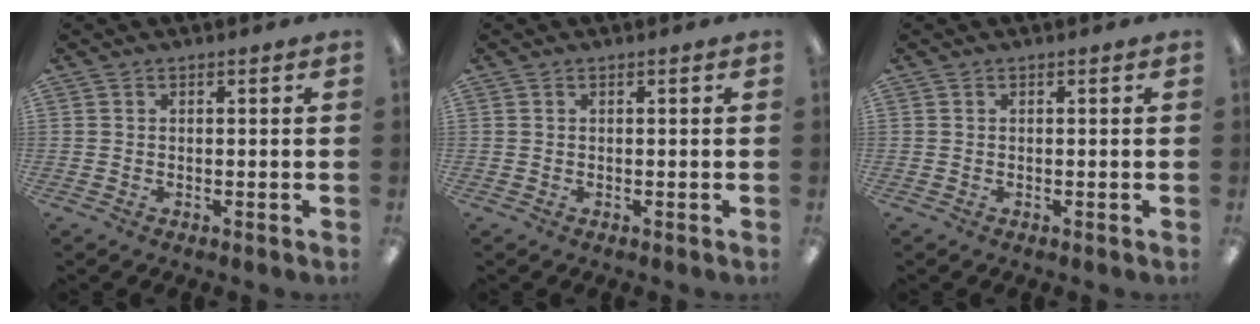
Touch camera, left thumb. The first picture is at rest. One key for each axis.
{"total": 0.0}
{"total": 0.0}